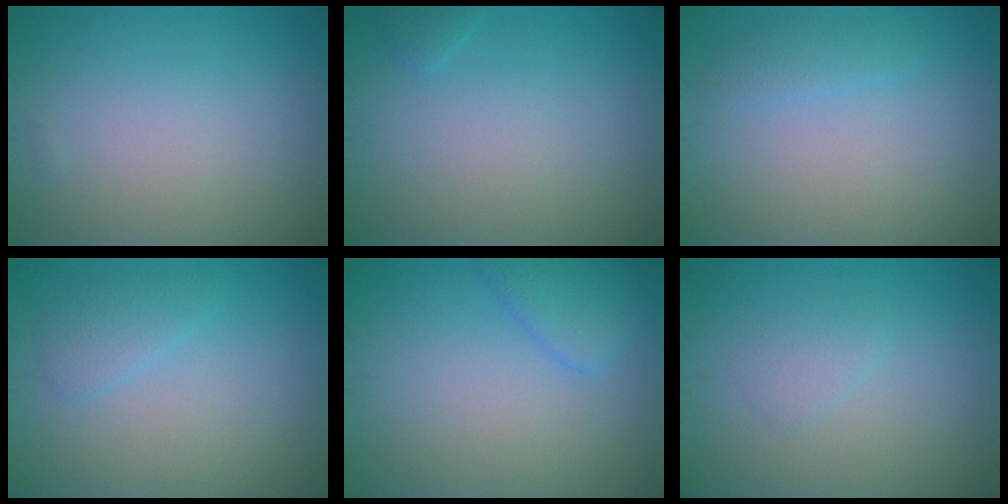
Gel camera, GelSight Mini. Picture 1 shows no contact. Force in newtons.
{"total": 0.6, "press": 0.6, "slide": 0.1}
{"total": 1.4, "press": 1.4, "slide": 0.0}
{"total": 1.6, "press": 1.6, "slide": 0.2}
{"total": 2.5, "press": 2.5, "slide": 0.2}
{"total": 1.1, "press": 1.1, "slide": 0.1}